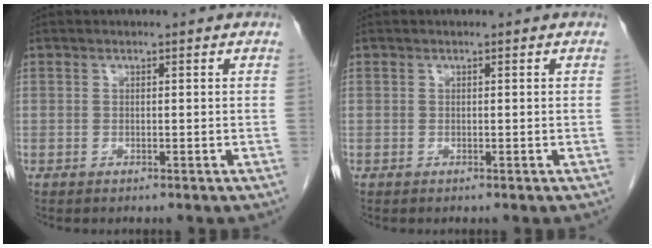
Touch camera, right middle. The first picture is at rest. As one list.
[{"total": 0.0}]